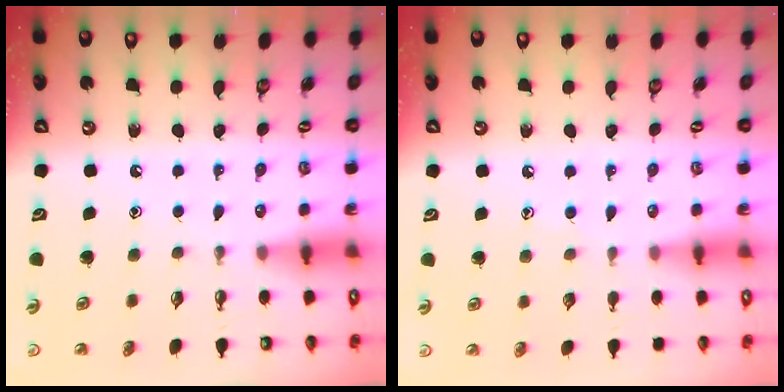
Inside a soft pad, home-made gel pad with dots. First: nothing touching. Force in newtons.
{"total": 4.1, "press": 4.0, "slide": 0.5}